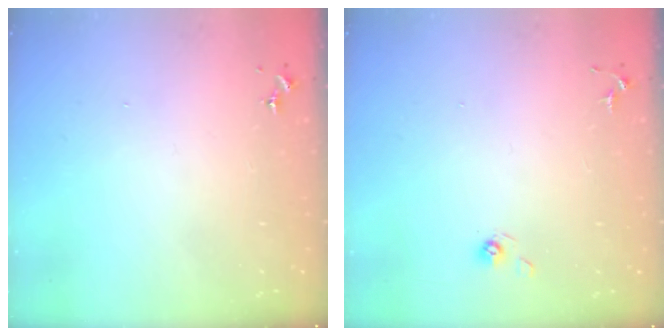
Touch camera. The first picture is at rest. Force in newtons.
{"total": 4.7, "press": 4.4, "slide": 1.5}